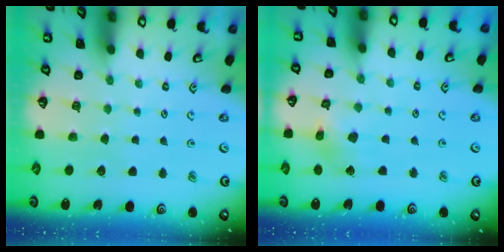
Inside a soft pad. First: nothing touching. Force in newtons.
{"total": 6.1, "press": 6.1, "slide": 0.5}